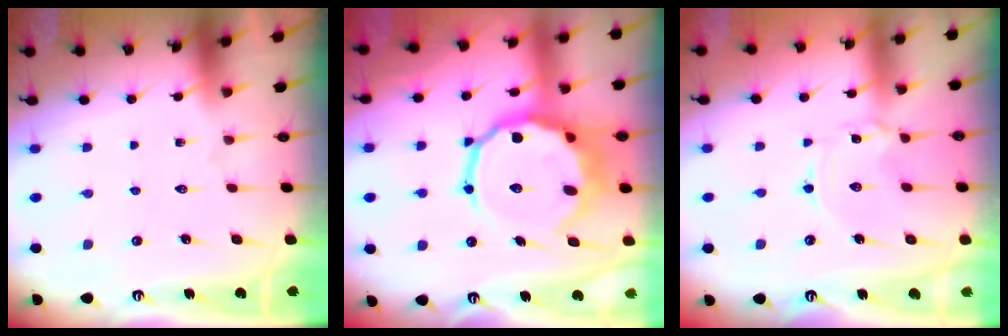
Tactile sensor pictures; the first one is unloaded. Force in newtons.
{"total": 15.3, "press": 15.0, "slide": 3.2}
{"total": 0.9, "press": 0.9, "slide": 0.1}